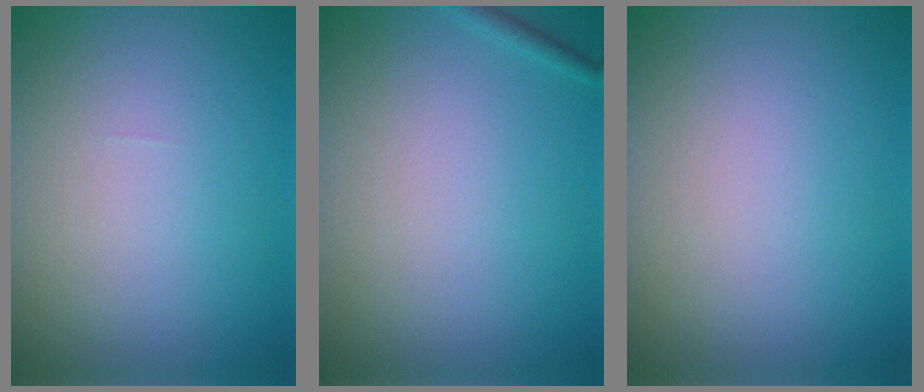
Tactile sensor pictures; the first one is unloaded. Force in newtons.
{"total": 0.8, "press": 0.8, "slide": 0.0}
{"total": 0.0}